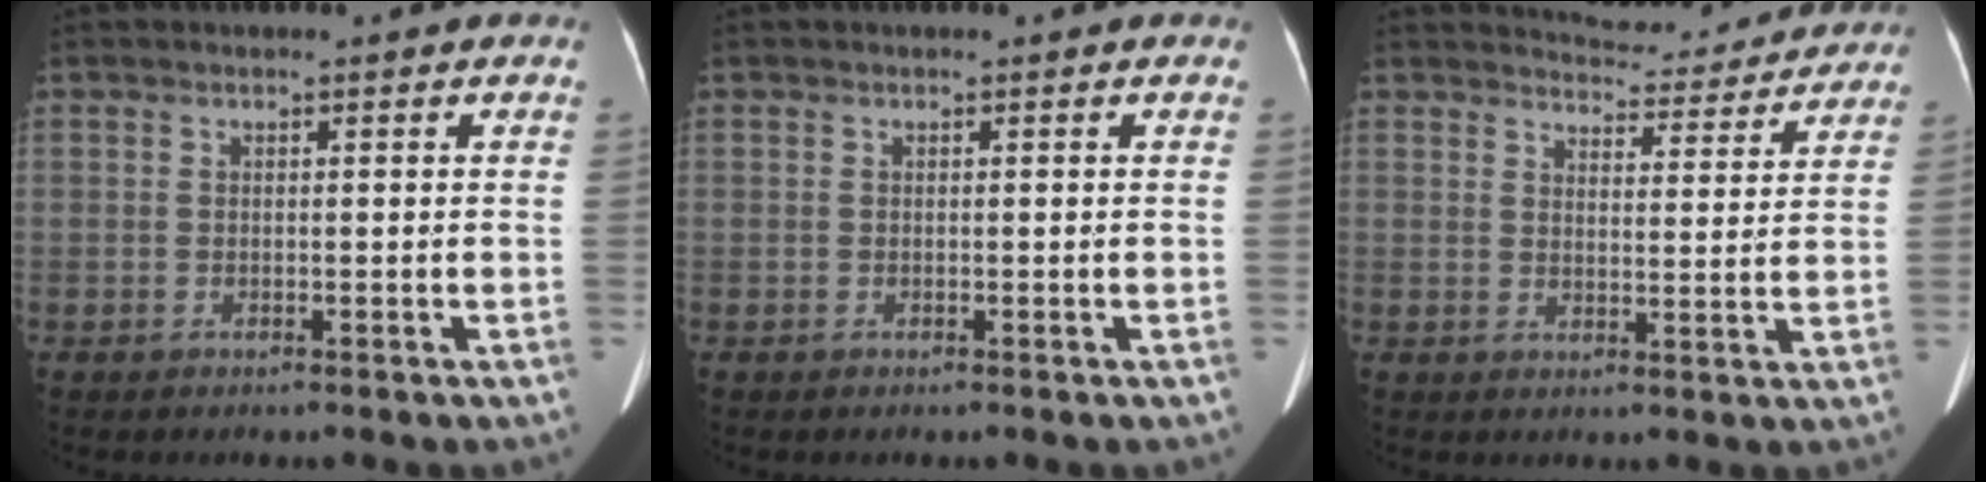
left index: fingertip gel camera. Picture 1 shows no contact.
{"total": 0.0}
{"total": 10.3, "force": [10.1, 1.7, 0.6], "torque": [0.000, -0.004, 0.116]}